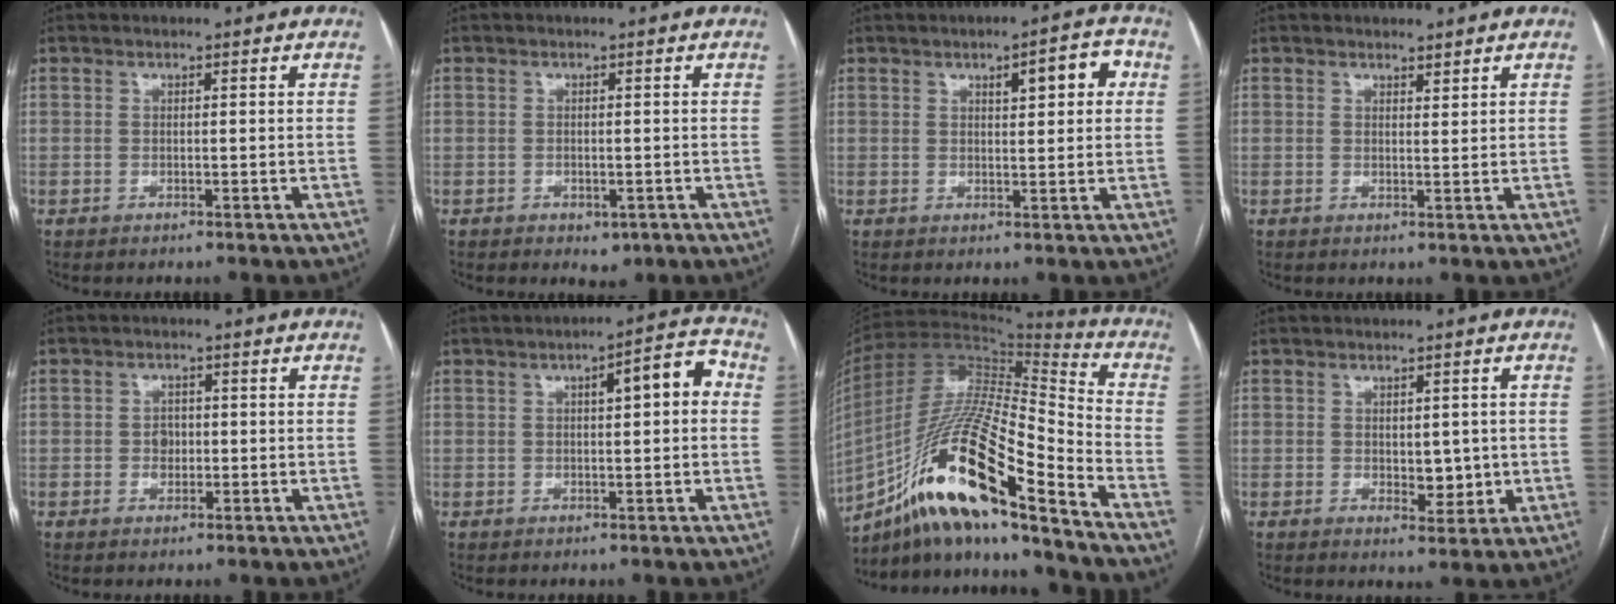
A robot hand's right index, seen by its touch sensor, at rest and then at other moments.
{"total": 2.2, "force": [-1.0, 1.6, 1.2], "torque": [-0.010, 0.001, -0.003]}
{"total": 5.6, "force": [1.9, 1.5, 5.0], "torque": [-0.069, 0.015, 0.025]}
{"total": 1.4, "force": [1.3, 0.3, 0.4], "torque": [-0.007, -0.002, 0.022]}
{"total": 2.1, "force": [-0.3, 1.7, 1.2], "torque": [-0.014, 0.005, -0.003]}
{"total": 6.8, "force": [1.2, 1.5, 6.5], "torque": [-0.088, 0.029, 0.012]}
{"total": 21.3, "force": [-13.4, 2.0, 16.5], "torque": [-0.329, -0.010, -0.242]}
{"total": 4.0, "force": [-0.1, 2.3, 3.2], "torque": [-0.038, -0.004, 0.007]}